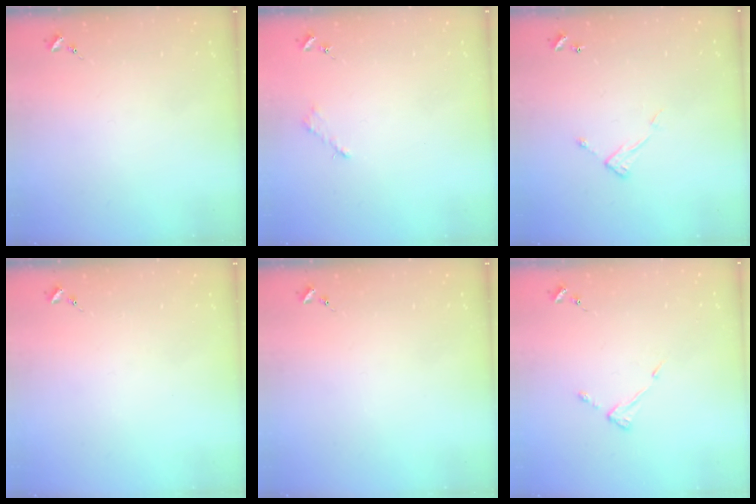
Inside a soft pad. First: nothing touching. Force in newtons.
{"total": 2.6, "press": 2.5, "slide": 0.3}
{"total": 7.1, "press": 7.1, "slide": 0.0}
{"total": 0.0}
{"total": 0.0}
{"total": 4.4, "press": 4.3, "slide": 0.7}